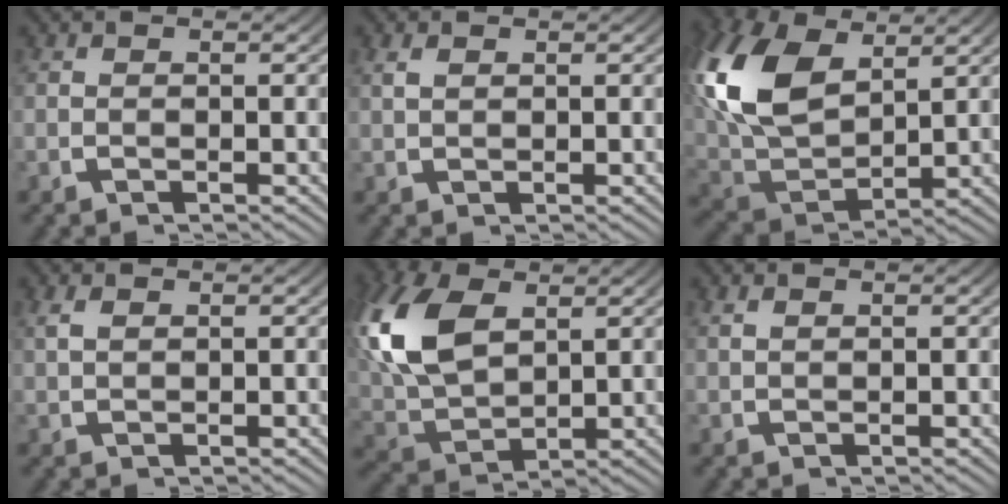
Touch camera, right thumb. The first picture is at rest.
{"total": 1.1, "force": [0.8, 0.6, 0.6], "torque": [-0.008, 0.002, 0.018]}
{"total": 11.9, "force": [2.5, 8.0, 8.5], "torque": [-0.212, -0.031, 0.061]}
{"total": 1.4, "force": [0.8, 0.8, 0.8], "torque": [-0.014, 0.003, 0.019]}
{"total": 9.9, "force": [2.0, 6.8, 6.9], "torque": [-0.181, -0.030, 0.057]}
{"total": 0.8, "force": [0.6, 0.4, 0.4], "torque": [-0.003, 0.000, 0.015]}